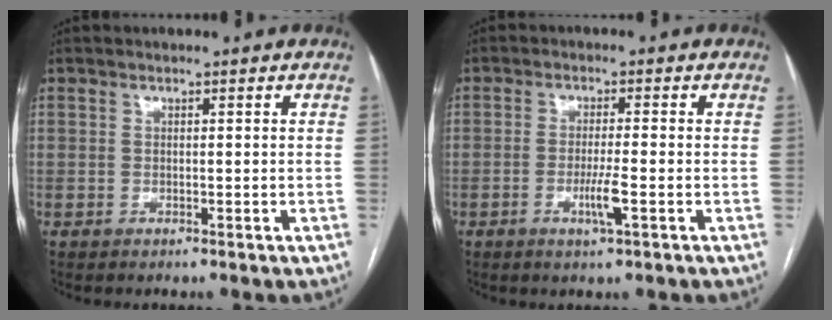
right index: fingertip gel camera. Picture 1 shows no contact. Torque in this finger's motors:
{"motor_torque": [1.19, -0.39, 0.54, 0.08]}